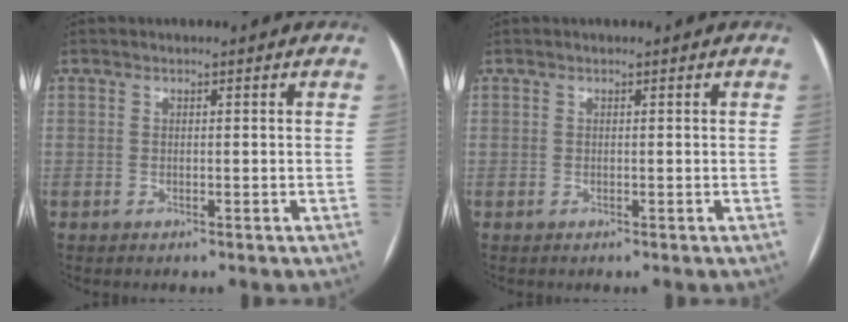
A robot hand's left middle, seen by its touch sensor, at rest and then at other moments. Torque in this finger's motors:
{"motor_torque": [-0.03, -0.05, 0.01, -0.01]}